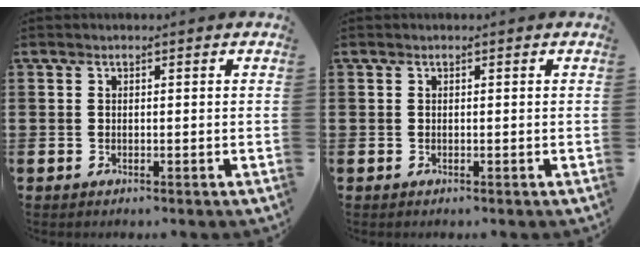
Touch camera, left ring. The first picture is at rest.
{"total": 0.0}